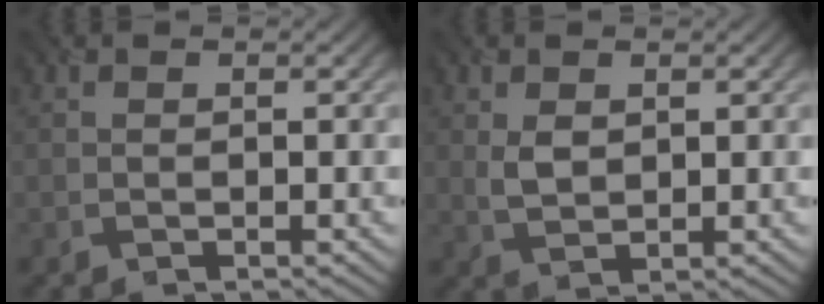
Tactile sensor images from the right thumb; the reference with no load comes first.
{"total": 2.3, "force": [0.8, 1.5, 1.6], "torque": [-0.042, -0.003, 0.019]}